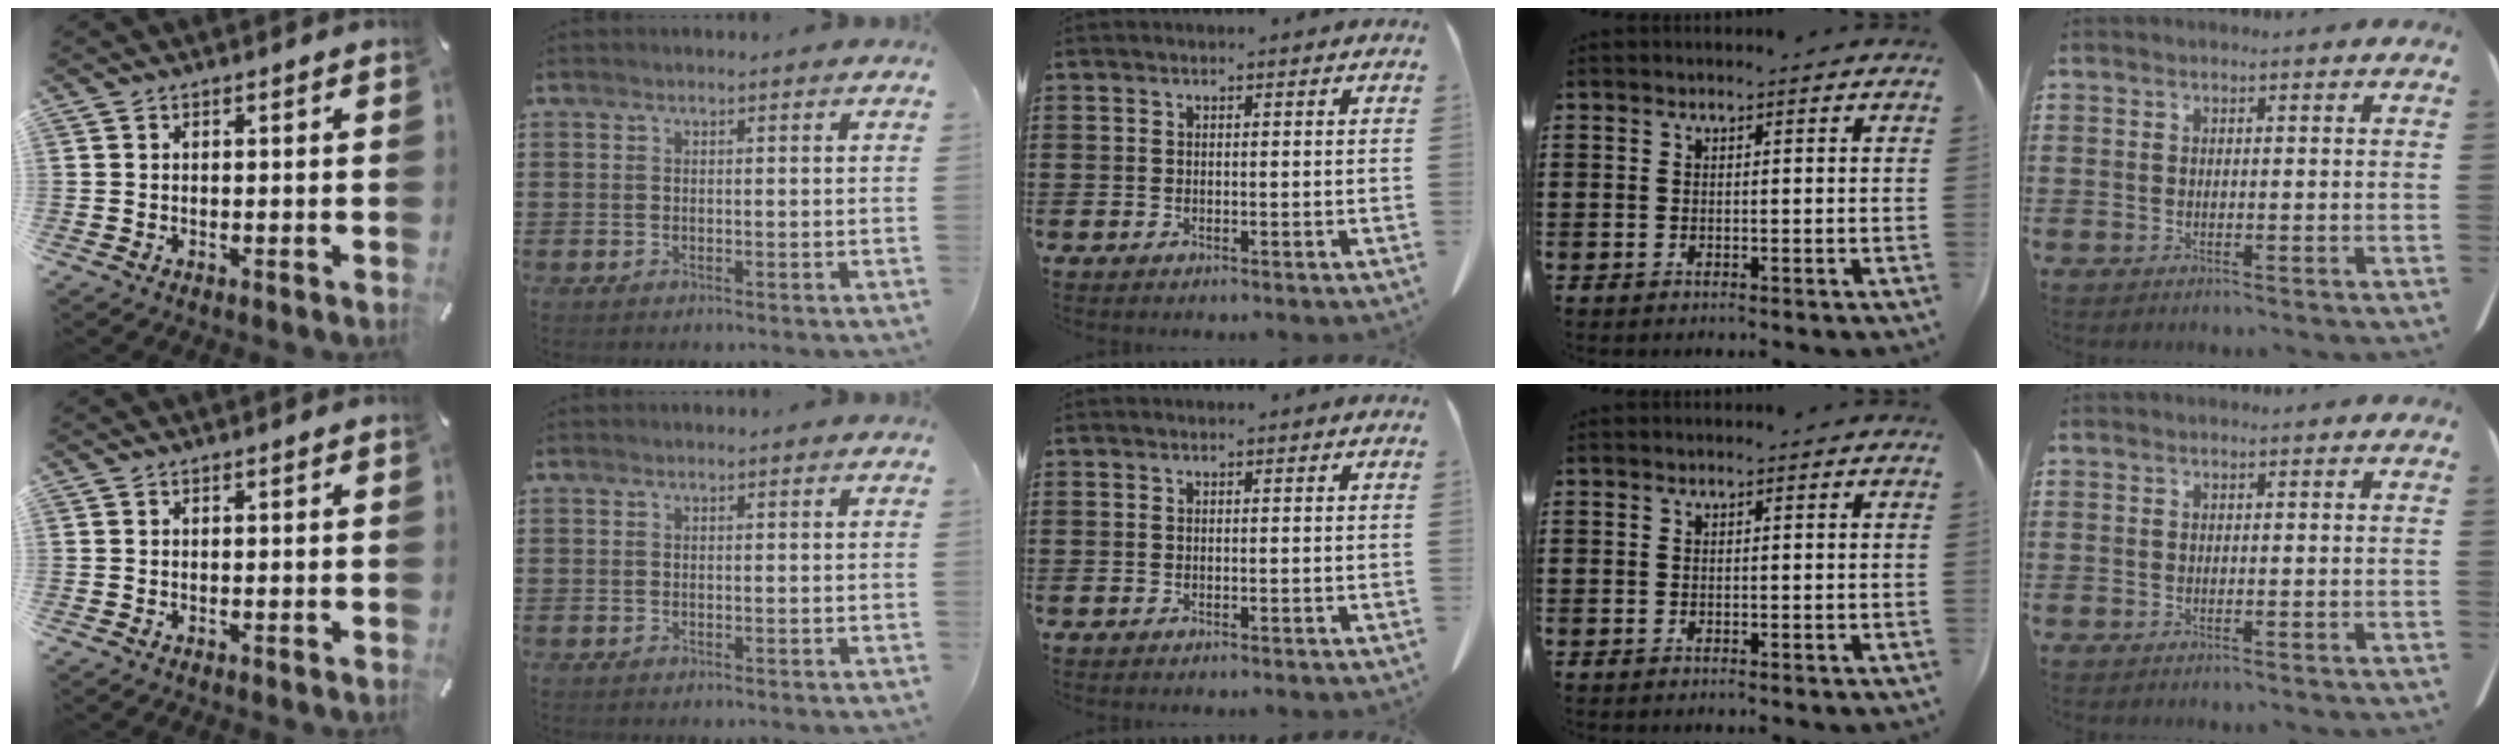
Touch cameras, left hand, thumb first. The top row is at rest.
{}